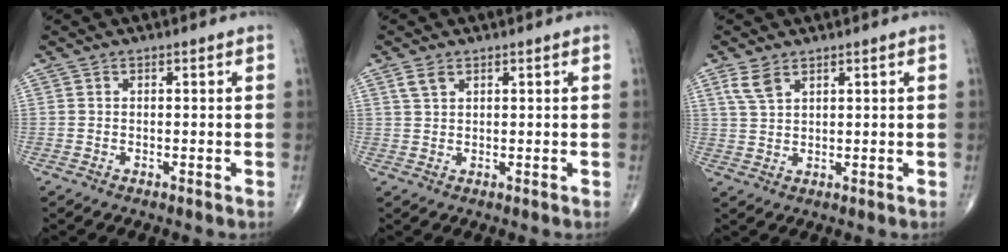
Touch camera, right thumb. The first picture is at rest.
{"total": 2.3, "force": [1.4, 1.2, 1.4], "torque": [-0.029, 0.002, 0.033]}
{"total": 3.8, "force": [2.3, 1.8, 2.3], "torque": [-0.050, -0.002, 0.055]}